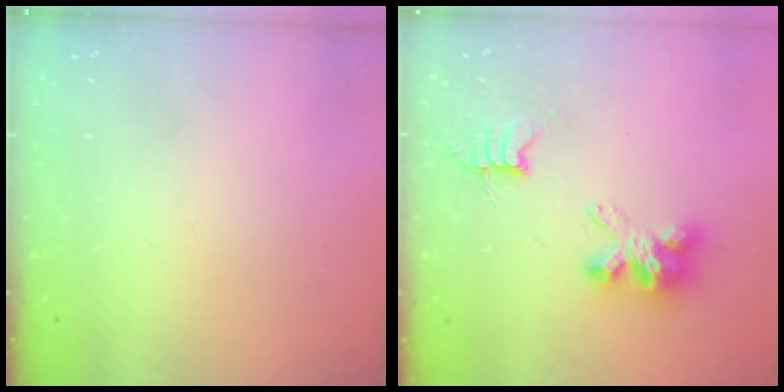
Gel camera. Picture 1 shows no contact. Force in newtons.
{"total": 7.3, "press": 7.3, "slide": 0.6}